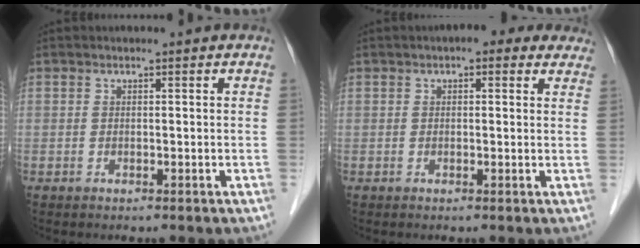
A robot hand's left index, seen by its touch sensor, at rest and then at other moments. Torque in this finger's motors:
{"motor_torque": [1.06, -1.07, 0.55, 0.05]}